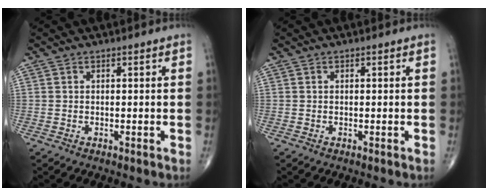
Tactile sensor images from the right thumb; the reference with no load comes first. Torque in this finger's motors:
{"motor_torque": [0.17, -0.02, -0.09, -0.09, 0.02]}